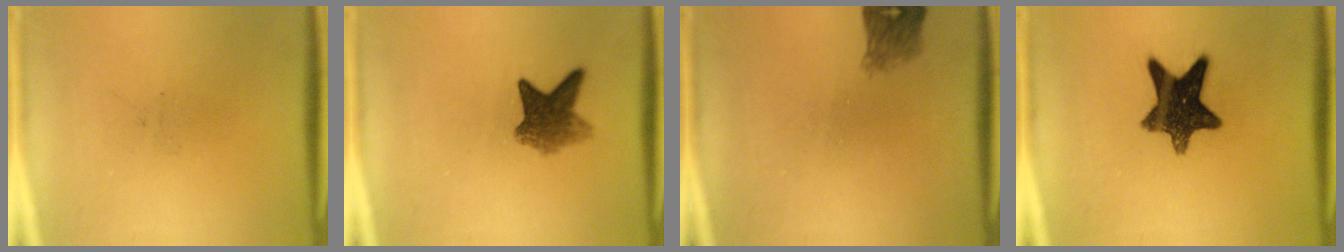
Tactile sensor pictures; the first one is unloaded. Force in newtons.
{"total": 5.7}
{"total": 2.9}
{"total": 11.9}